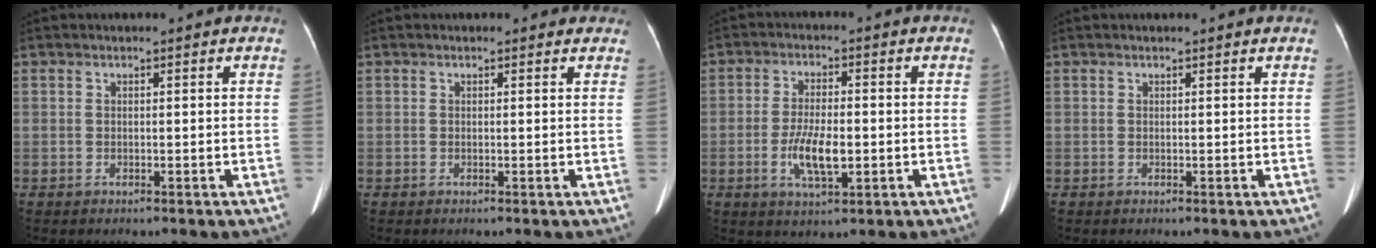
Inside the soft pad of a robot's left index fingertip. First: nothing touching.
{"total": 1.4, "force": [1.2, 0.7, 0.2], "torque": [-0.001, -0.001, 0.001]}
{"total": 6.6, "force": [-1.6, 2.0, 6.1], "torque": [-0.122, -0.004, -0.025]}
{"total": 1.0, "force": [1.0, -0.1, 0.2], "torque": [-0.011, 0.003, 0.011]}